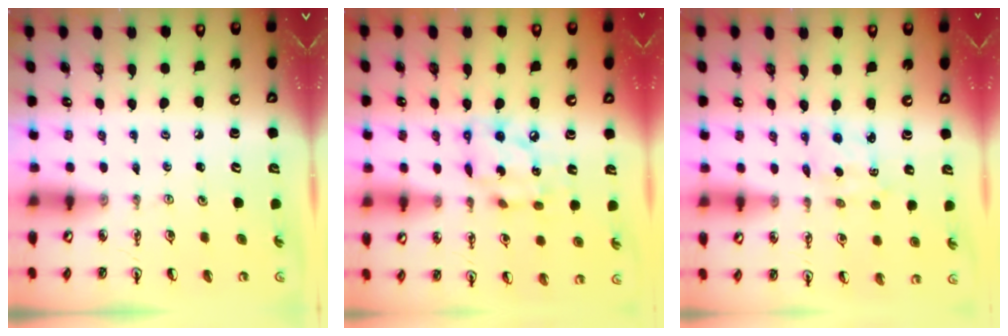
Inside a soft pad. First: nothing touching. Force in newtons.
{"total": 10.8, "press": 10.8, "slide": 1.1}
{"total": 1.8, "press": 1.8, "slide": 0.4}